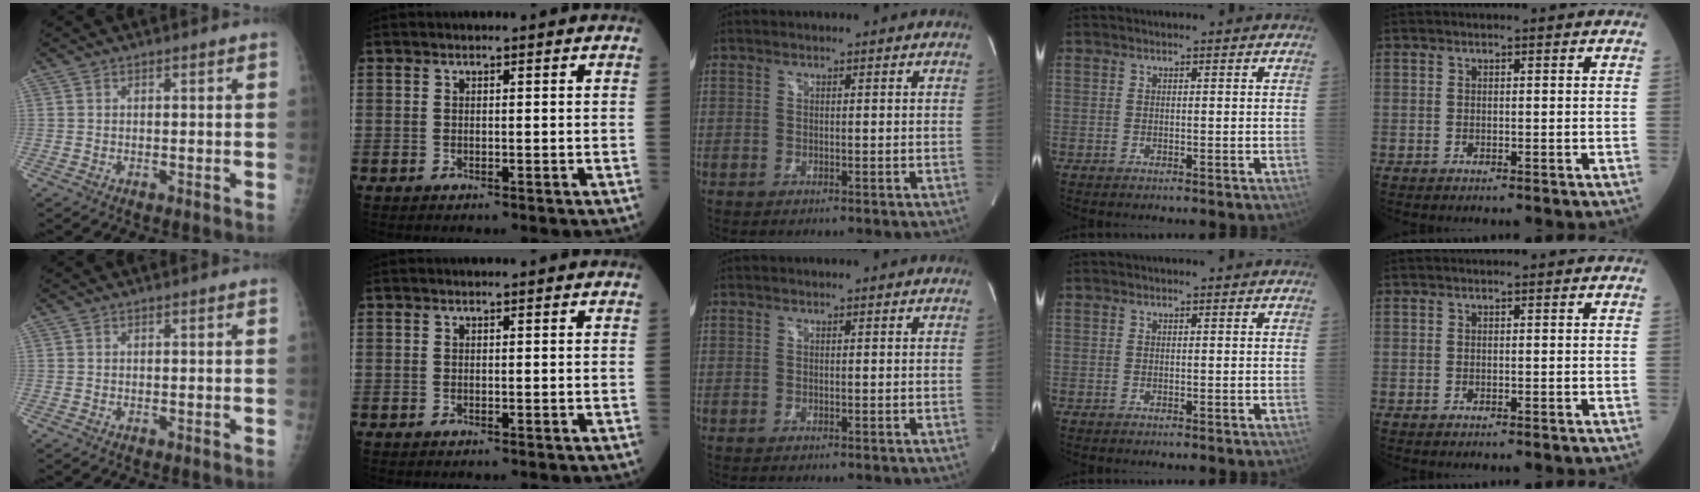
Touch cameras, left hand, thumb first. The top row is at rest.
{}